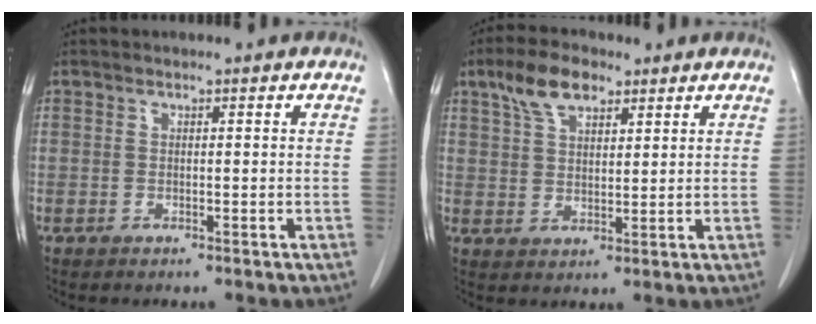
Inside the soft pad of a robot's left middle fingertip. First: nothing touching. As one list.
[{"total": 6.7, "force": [4.2, 3.1, 4.3], "torque": [-0.085, 0.018, 0.080]}]